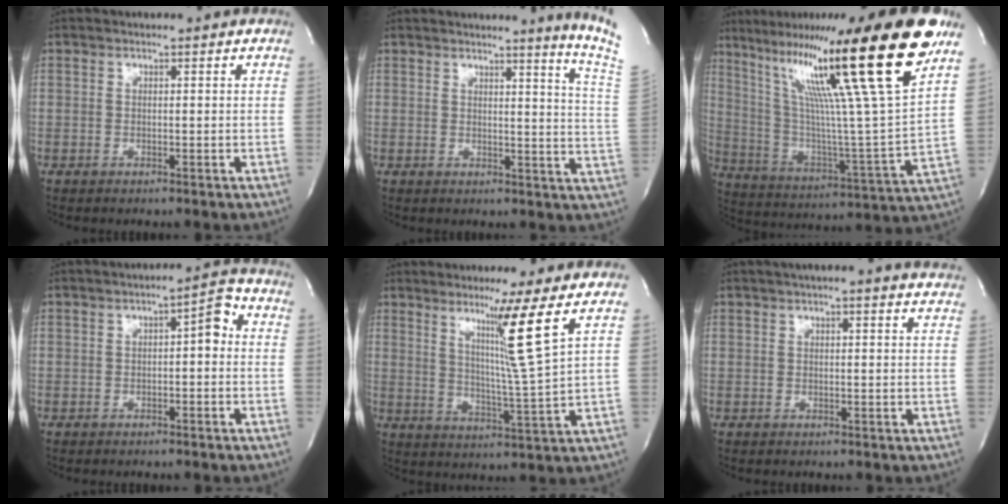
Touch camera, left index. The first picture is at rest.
{"total": 9.8, "force": [8.4, -2.9, 4.1], "torque": [-0.053, -0.099, 0.074]}
{"total": 28.2, "force": [17.3, -1.2, 22.2], "torque": [-0.375, -0.009, 0.277]}
{"total": 3.8, "force": [0.0, 1.3, 3.5], "torque": [-0.048, 0.016, -0.005]}
{"total": 8.9, "force": [4.7, -3.3, 6.9], "torque": [-0.117, -0.035, 0.083]}
{"total": 10.5, "force": [9.6, 0.6, 4.3], "torque": [-0.057, 0.010, 0.100]}